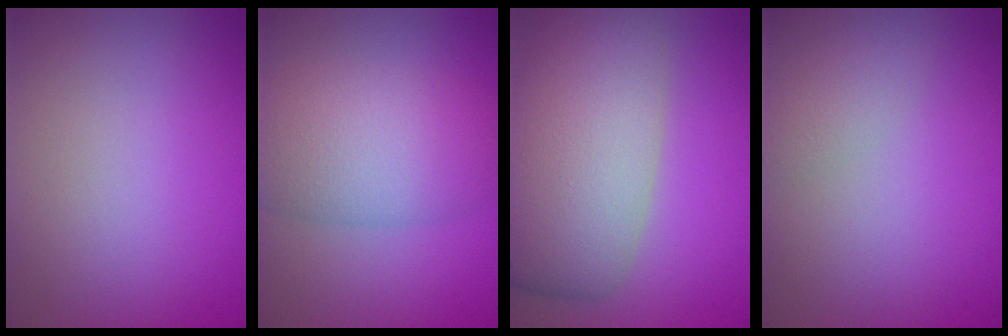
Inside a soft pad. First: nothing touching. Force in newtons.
{"total": 7.2, "press": 7.2, "slide": 0.1}
{"total": 10.6, "press": 10.6, "slide": 0.8}
{"total": 1.4, "press": 1.4, "slide": 0.1}